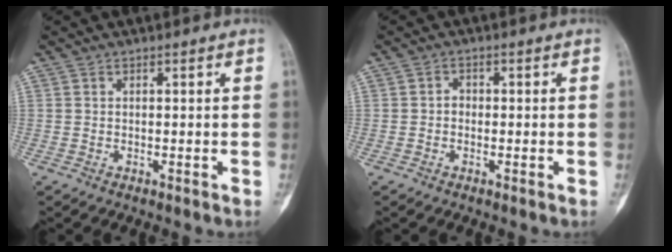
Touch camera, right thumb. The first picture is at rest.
{"total": 1.4, "force": [-0.3, 1.1, 0.7], "torque": [-0.002, 0.006, -0.010]}